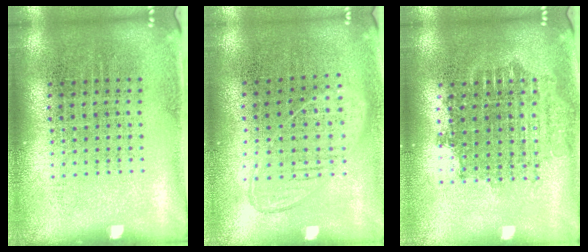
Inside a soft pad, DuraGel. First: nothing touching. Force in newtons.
{"total": 0.9, "press": 0.8, "slide": 0.4}
{"total": 1.7, "press": 1.4, "slide": 1.0}